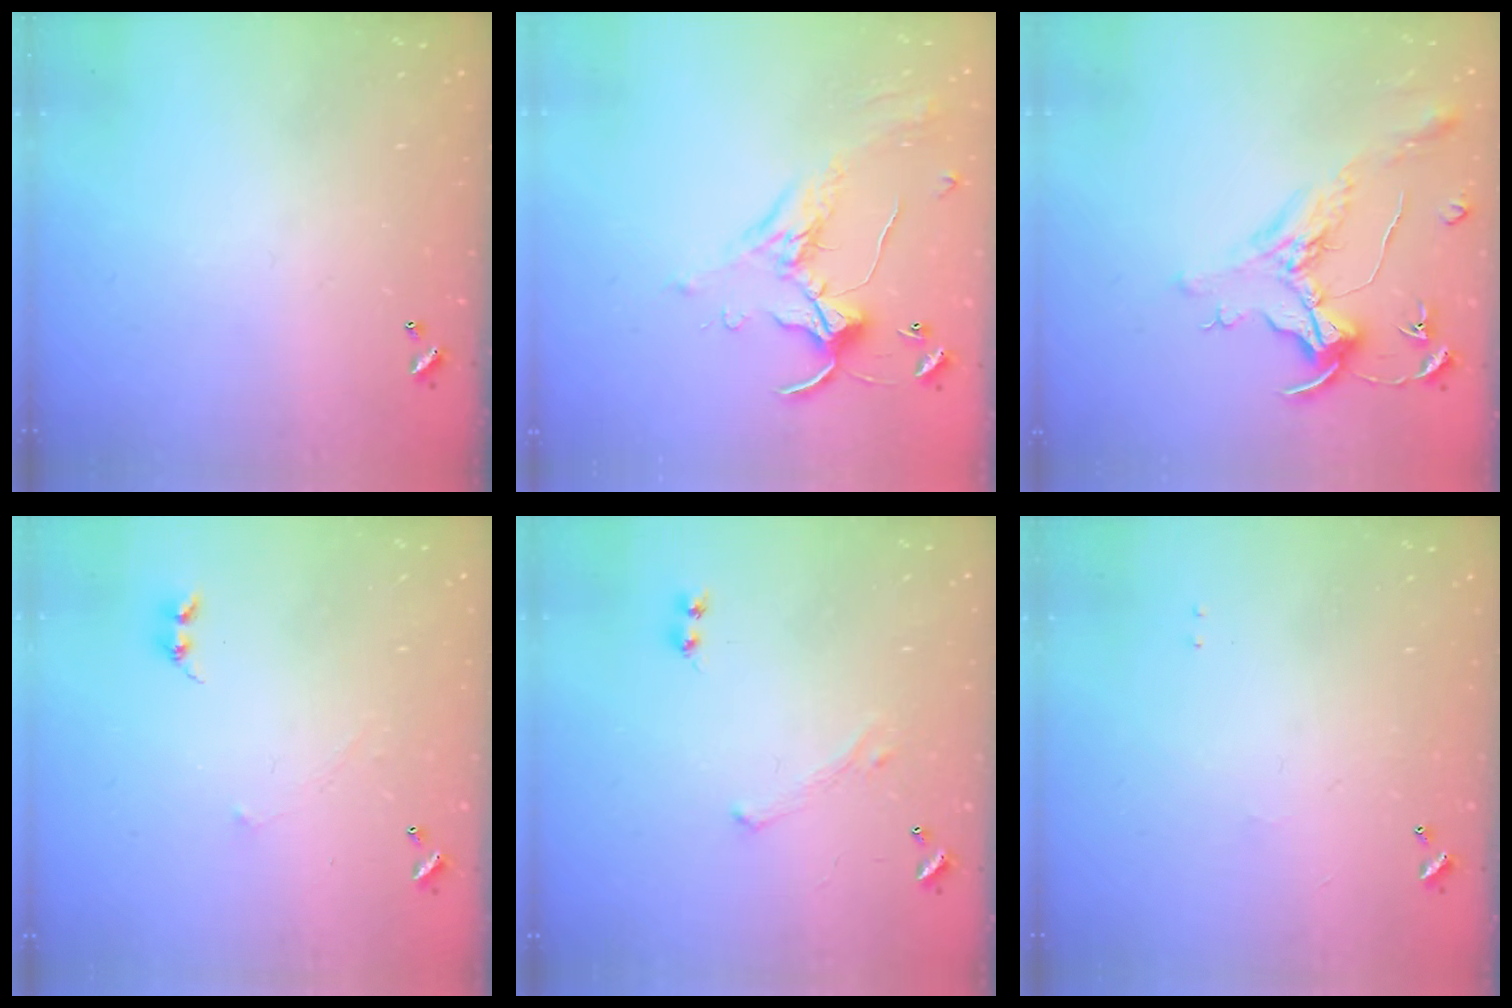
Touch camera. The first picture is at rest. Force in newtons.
{"total": 1.2, "press": 0.6, "slide": 1.1}
{"total": 1.6, "press": 1.4, "slide": 0.7}
{"total": 1.7, "press": 1.6, "slide": 0.4}
{"total": 0.0}
{"total": 0.9, "press": 0.8, "slide": 0.5}